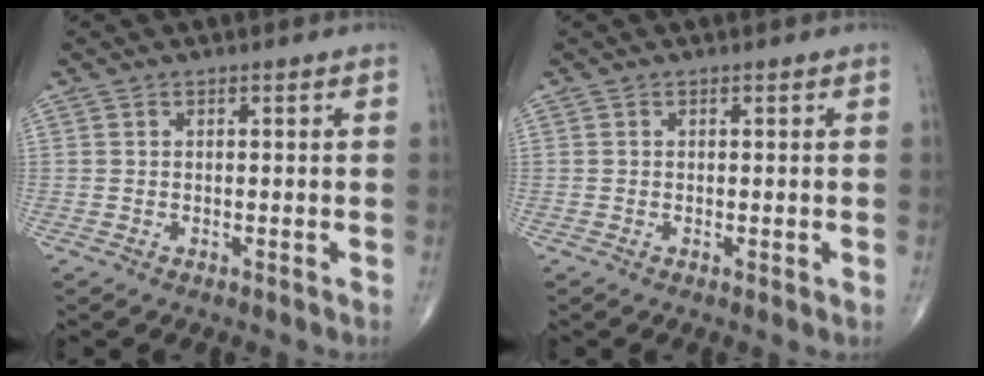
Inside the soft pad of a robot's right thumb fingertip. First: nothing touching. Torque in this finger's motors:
{"motor_torque": [-0.23, 0.07, -0.12, -0.05, -0.05]}